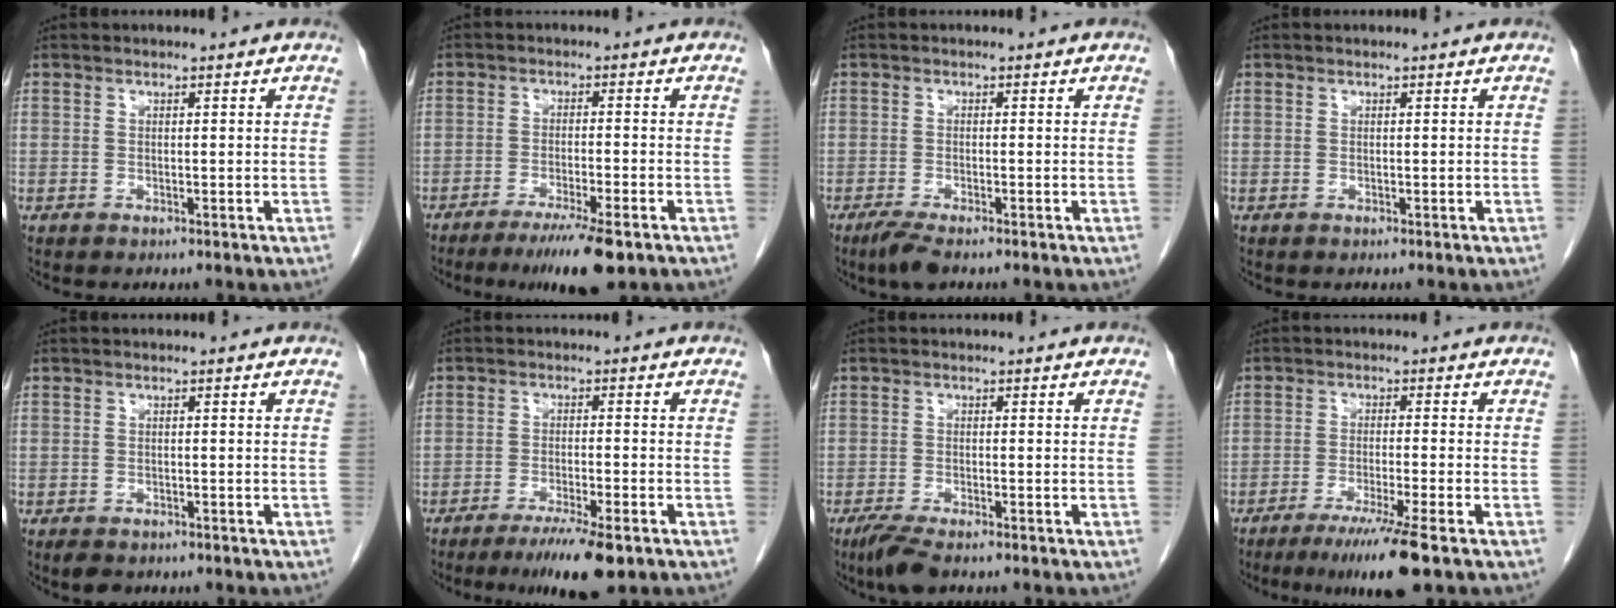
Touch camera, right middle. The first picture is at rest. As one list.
[{"total": 8.0, "force": [-5.5, 0.4, 5.8], "torque": [-0.086, -0.017, -0.085]}, {"total": 3.1, "force": [-2.3, 0.5, 2.0], "torque": [-0.045, -0.009, -0.043]}, {"total": 0.0}, {"total": 2.8, "force": [-2.2, 1.3, 1.2], "torque": [-0.020, -0.004, -0.028]}, {"total": 7.9, "force": [-5.4, 0.6, 5.7], "torque": [-0.086, -0.017, -0.084]}, {"total": 4.1, "force": [-3.0, 0.7, 2.6], "torque": [-0.053, -0.010, -0.054]}, {"total": 8.1, "force": [-5.5, -1.1, 5.9], "torque": [-0.095, -0.025, -0.094]}]